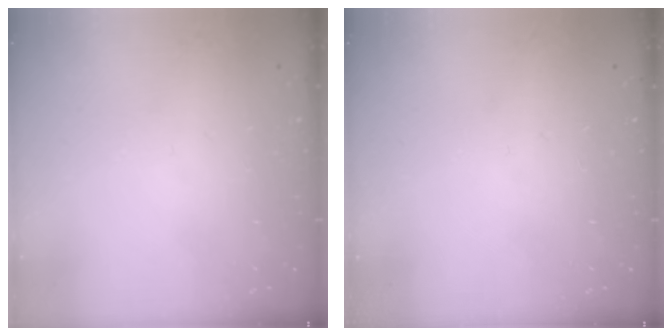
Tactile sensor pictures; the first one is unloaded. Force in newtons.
{"total": 0.0}